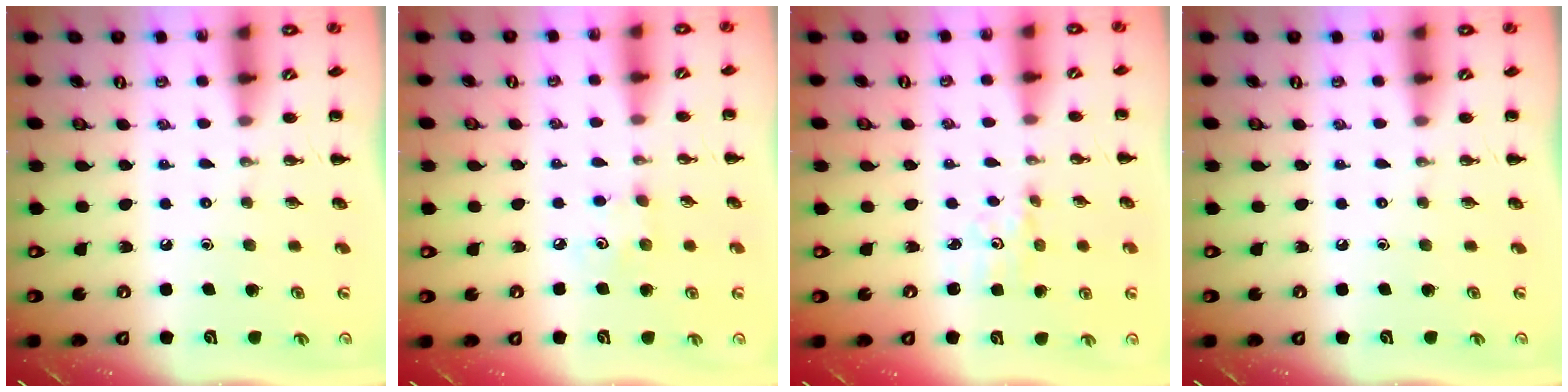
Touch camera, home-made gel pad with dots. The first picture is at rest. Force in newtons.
{"total": 3.8, "press": 3.6, "slide": 1.0}
{"total": 2.0, "press": 1.9, "slide": 0.7}
{"total": 0.0}